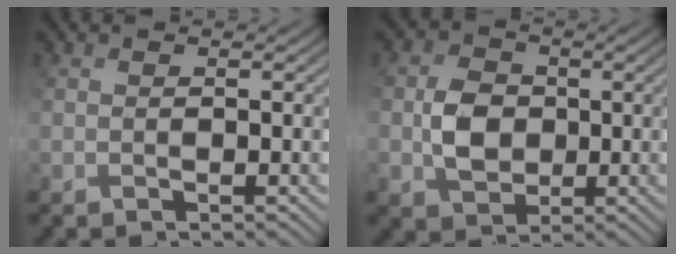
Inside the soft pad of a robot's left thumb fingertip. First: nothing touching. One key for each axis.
{"total": 5.2, "fx": -0.3, "fy": 4.2, "fz": 3.0, "tx": -0.063, "ty": 0.000, "tz": -0.007}